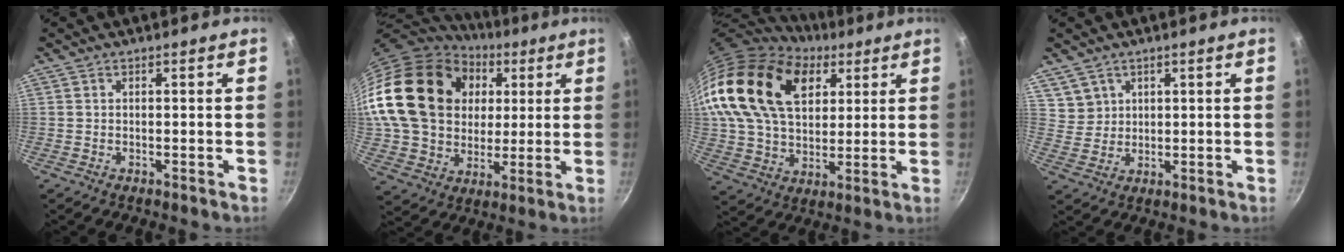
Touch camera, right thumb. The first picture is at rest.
{"total": 25.8, "force": [6.4, 20.2, 14.7], "torque": [-0.251, 0.011, 0.121]}
{"total": 24.0, "force": [11.7, 14.7, 14.9], "torque": [-0.243, -0.020, 0.210]}
{"total": 4.2, "force": [2.5, 3.4, 0.3], "torque": [0.019, 0.002, 0.051]}